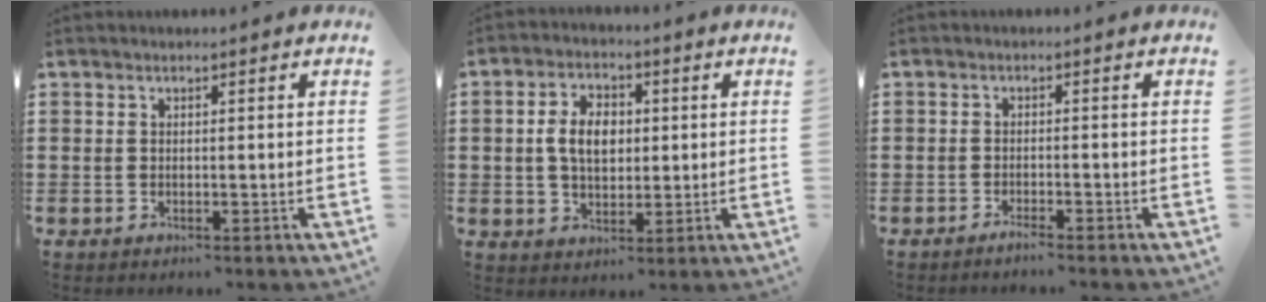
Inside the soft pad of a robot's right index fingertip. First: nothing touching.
{"total": 6.3, "force": [0.4, 4.1, 4.8], "torque": [-0.099, 0.011, 0.000]}
{"total": 1.4, "force": [-1.3, -0.1, 0.5], "torque": [-0.009, -0.001, -0.025]}